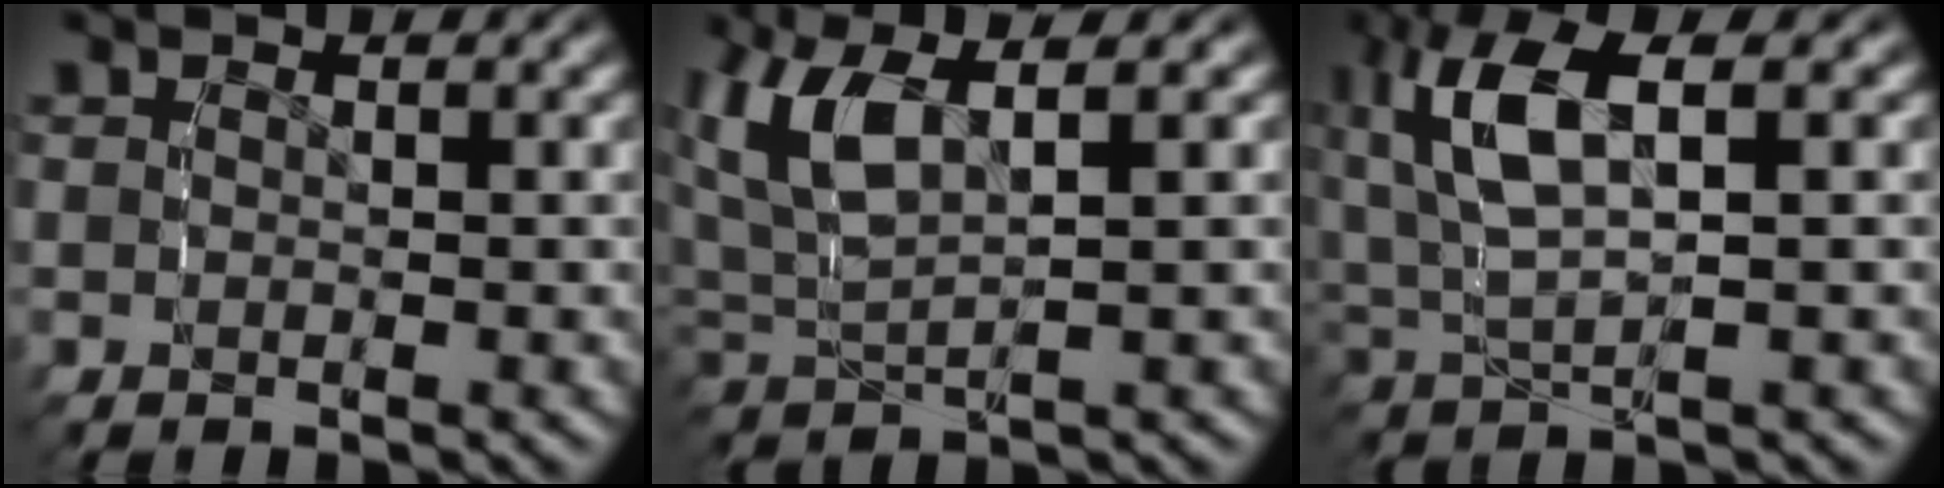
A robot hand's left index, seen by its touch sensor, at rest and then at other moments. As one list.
[{"total": 5.8, "force": [2.0, 3.5, 4.1], "torque": [-0.123, -0.003, 0.041]}, {"total": 5.5, "force": [1.3, 2.3, 4.8], "torque": [-0.118, -0.007, 0.037]}]